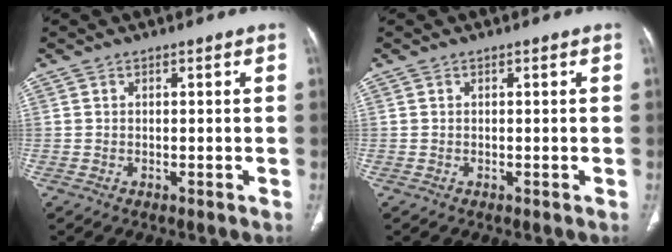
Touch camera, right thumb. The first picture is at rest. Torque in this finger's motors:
{"motor_torque": [-0.04, -0.10, 0.45, -0.28, -0.05]}